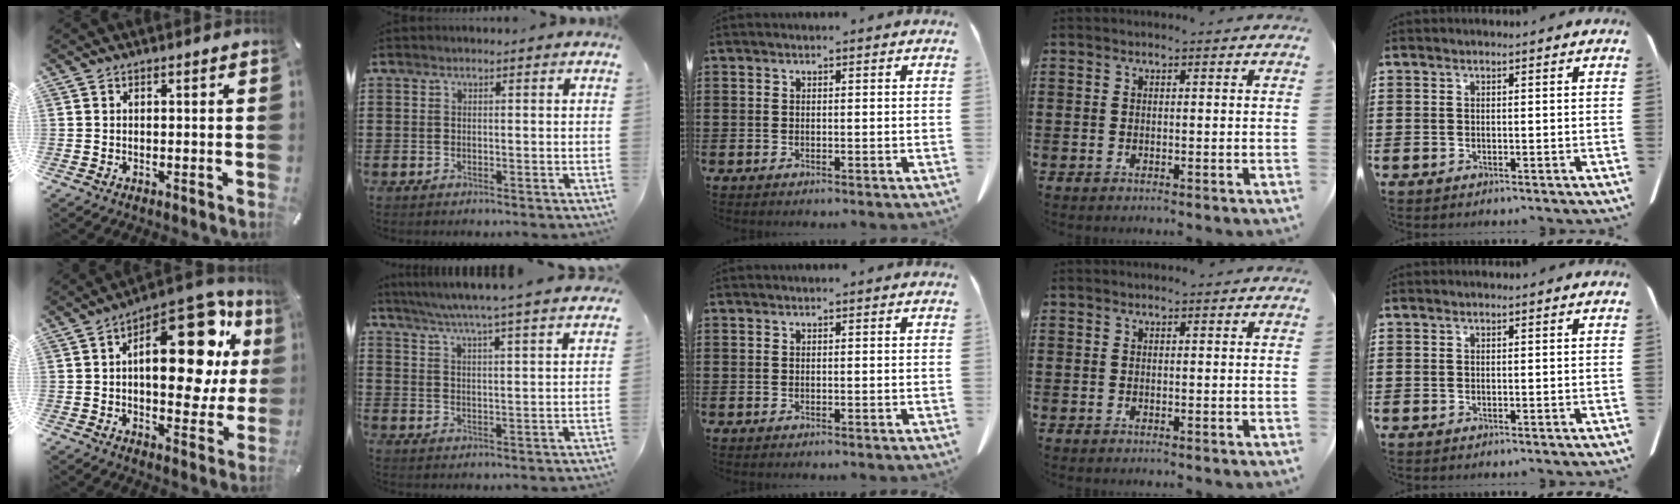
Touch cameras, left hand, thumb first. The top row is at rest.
{"thumb": {"total": 22.2, "force": [6.9, 10.9, 18.1], "torque": [-0.234, -0.047, 0.109]}, "index": {"total": 5.4, "force": [4.9, -1.1, 2.1], "torque": [-0.058, -0.035, 0.081]}}